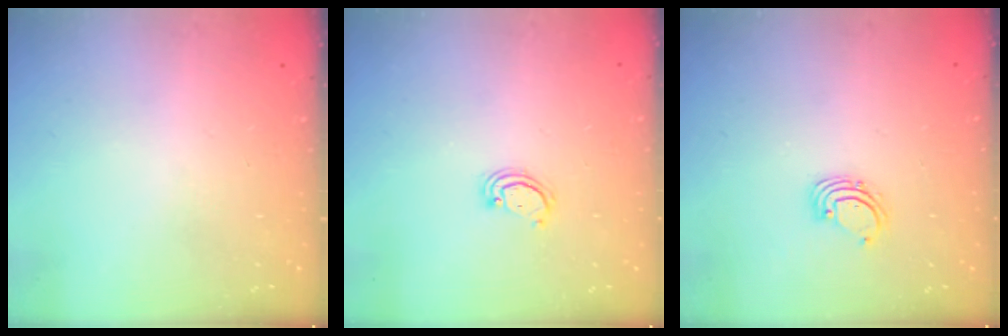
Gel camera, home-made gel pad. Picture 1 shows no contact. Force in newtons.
{"total": 2.5, "press": 2.4, "slide": 0.2}
{"total": 1.6, "press": 1.6, "slide": 0.1}